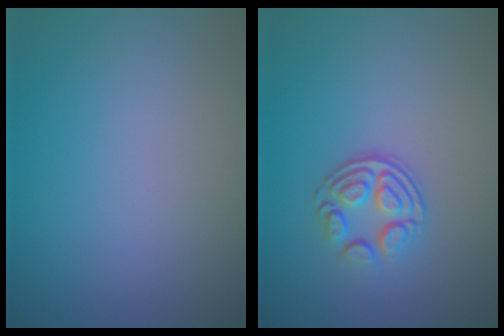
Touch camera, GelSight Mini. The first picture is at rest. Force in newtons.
{"total": 3.2, "press": 2.4, "slide": 2.2}